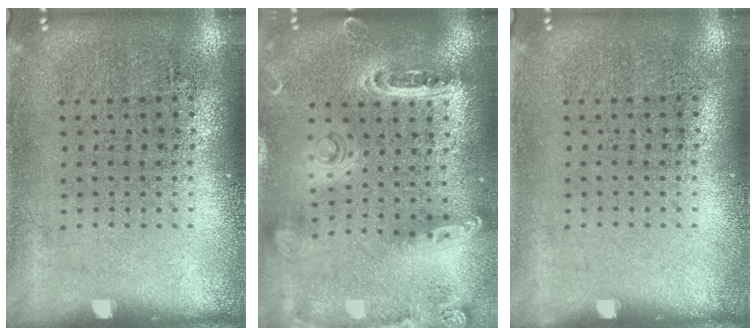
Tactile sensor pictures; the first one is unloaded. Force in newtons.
{"total": 1.3, "press": 1.3, "slide": 0.1}
{"total": 0.0}